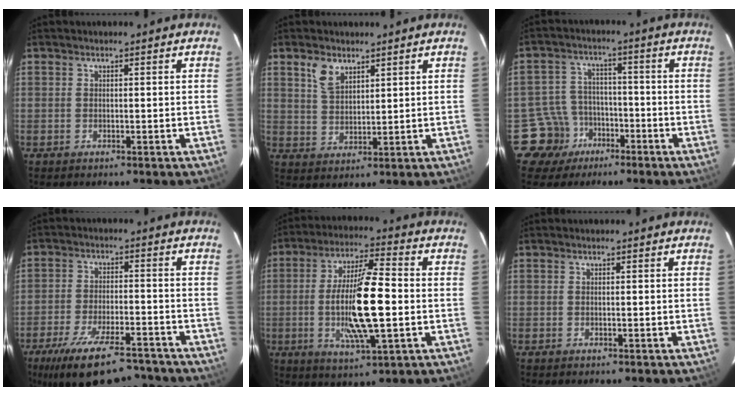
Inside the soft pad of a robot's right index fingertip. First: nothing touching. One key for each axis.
{"total": 5.1, "fx": 3.2, "fy": 2.8, "fz": 2.9, "tx": -0.055, "ty": 0.006, "tz": 0.066}
{"total": 8.2, "fx": -4.7, "fy": 6.7, "fz": -0.2, "tx": -0.020, "ty": 0.031, "tz": -0.073}
{"total": 17.0, "fx": -13.2, "fy": 5.7, "fz": 9.2, "tx": -0.184, "ty": -0.027, "tz": -0.203}
{"total": 15.2, "fx": -2.1, "fy": 3.1, "fz": 14.7, "tx": -0.276, "ty": -0.008, "tz": -0.037}
{"total": 0.0}